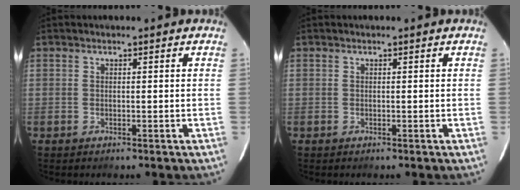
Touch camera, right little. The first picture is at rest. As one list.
[{"total": 0.0}]